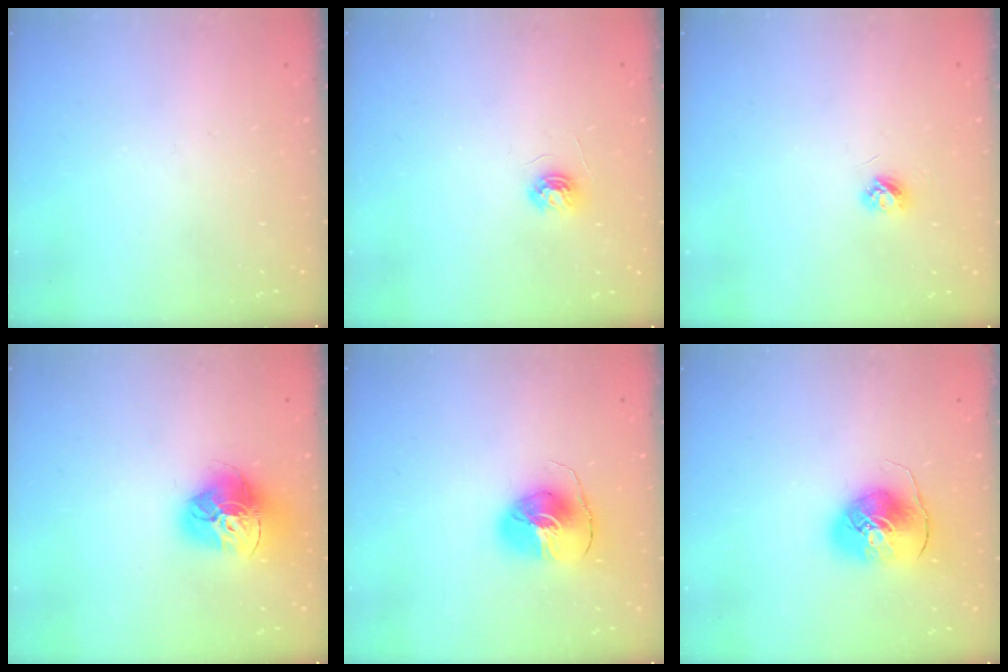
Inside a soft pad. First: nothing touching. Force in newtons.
{"total": 4.4, "press": 4.4, "slide": 0.5}
{"total": 3.7, "press": 3.7, "slide": 0.4}
{"total": 17.4, "press": 17.3, "slide": 1.7}
{"total": 8.7, "press": 8.7, "slide": 1.1}
{"total": 9.3, "press": 9.2, "slide": 1.0}